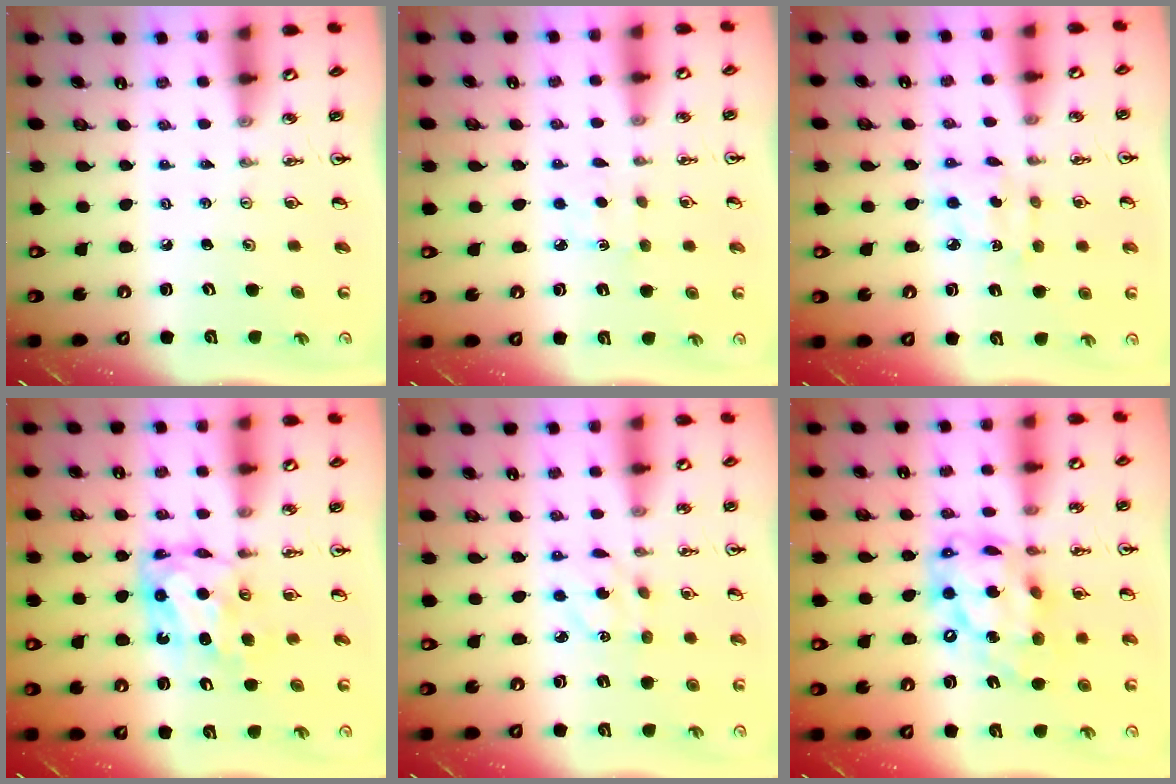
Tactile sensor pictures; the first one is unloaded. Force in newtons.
{"total": 3.5, "press": 3.4, "slide": 0.5}
{"total": 3.9, "press": 3.9, "slide": 0.1}
{"total": 7.4, "press": 7.4, "slide": 0.7}
{"total": 3.9, "press": 3.9, "slide": 0.3}
{"total": 17.4, "press": 17.4, "slide": 1.4}